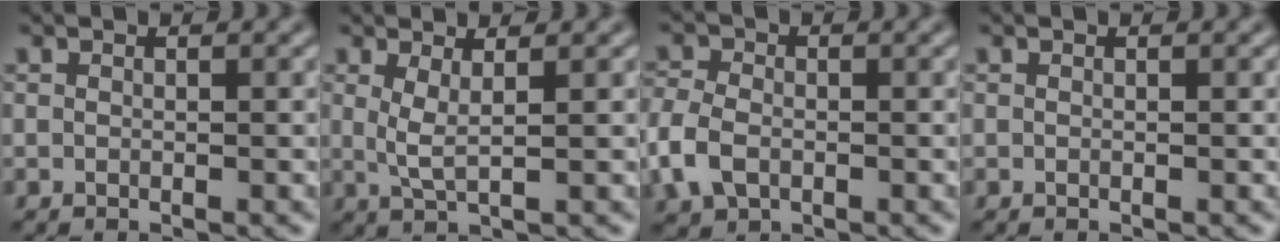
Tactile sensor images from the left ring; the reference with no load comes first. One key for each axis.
{"total": 2.1, "fx": 0.7, "fy": 0.4, "fz": 1.9, "tx": -0.042, "ty": -0.006, "tz": 0.015}
{"total": 4.2, "fx": -1.4, "fy": 3.0, "fz": 2.6, "tx": -0.070, "ty": -0.001, "tz": -0.035}
{"total": 0.0}